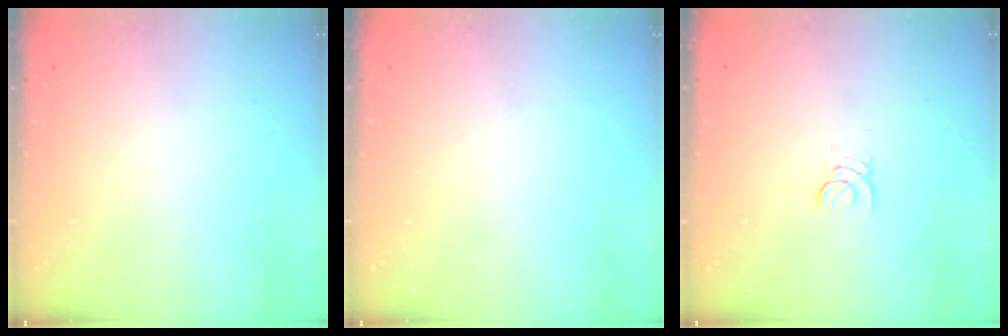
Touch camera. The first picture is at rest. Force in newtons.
{"total": 0.0}
{"total": 1.3, "press": 1.3, "slide": 0.1}